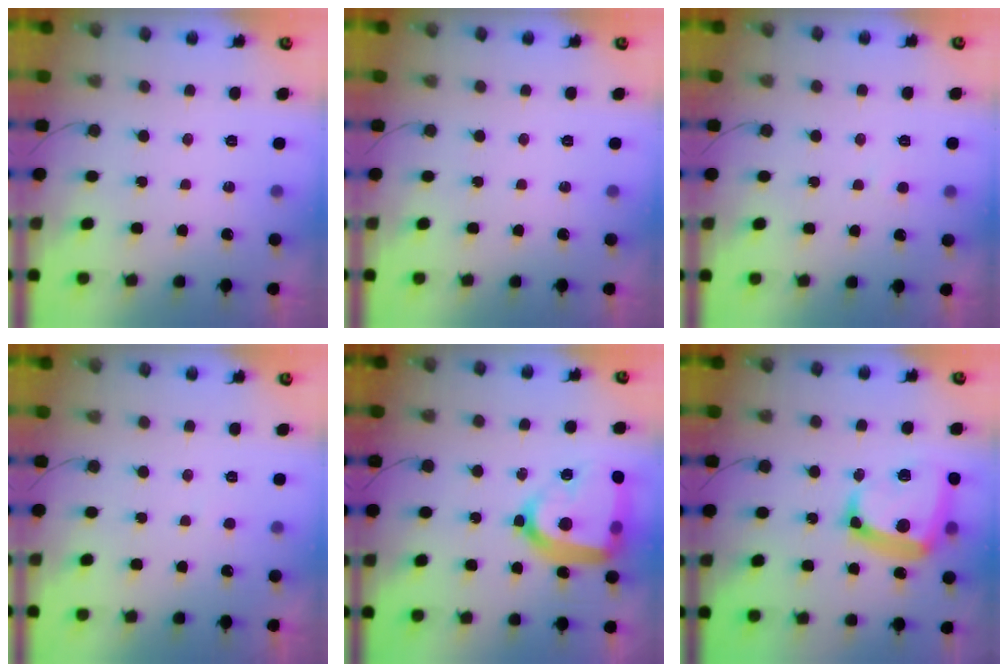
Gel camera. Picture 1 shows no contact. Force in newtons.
{"total": 0.0}
{"total": 1.7, "press": 1.7, "slide": 0.2}
{"total": 1.9, "press": 1.9, "slide": 0.3}
{"total": 25.1, "press": 25.0, "slide": 2.3}
{"total": 17.0, "press": 16.9, "slide": 2.1}